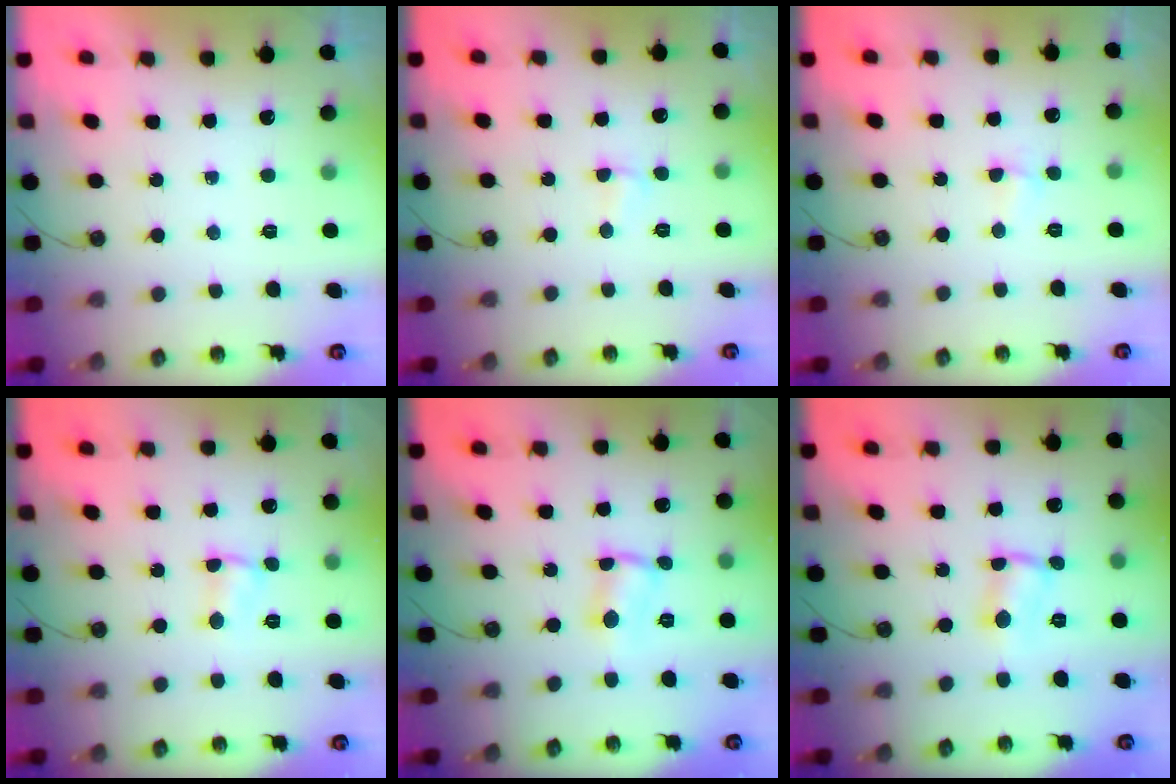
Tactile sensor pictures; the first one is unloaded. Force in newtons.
{"total": 2.9, "press": 2.9, "slide": 0.6}
{"total": 2.3, "press": 2.2, "slide": 0.5}
{"total": 1.7, "press": 1.7, "slide": 0.3}
{"total": 2.9, "press": 1.4, "slide": 2.5}
{"total": 2.9, "press": 1.4, "slide": 2.5}